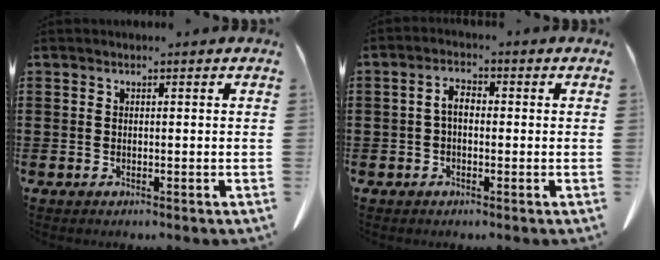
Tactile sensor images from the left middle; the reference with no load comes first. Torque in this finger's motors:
{"motor_torque": [1.00, 0.99, 0.12, 0.09]}